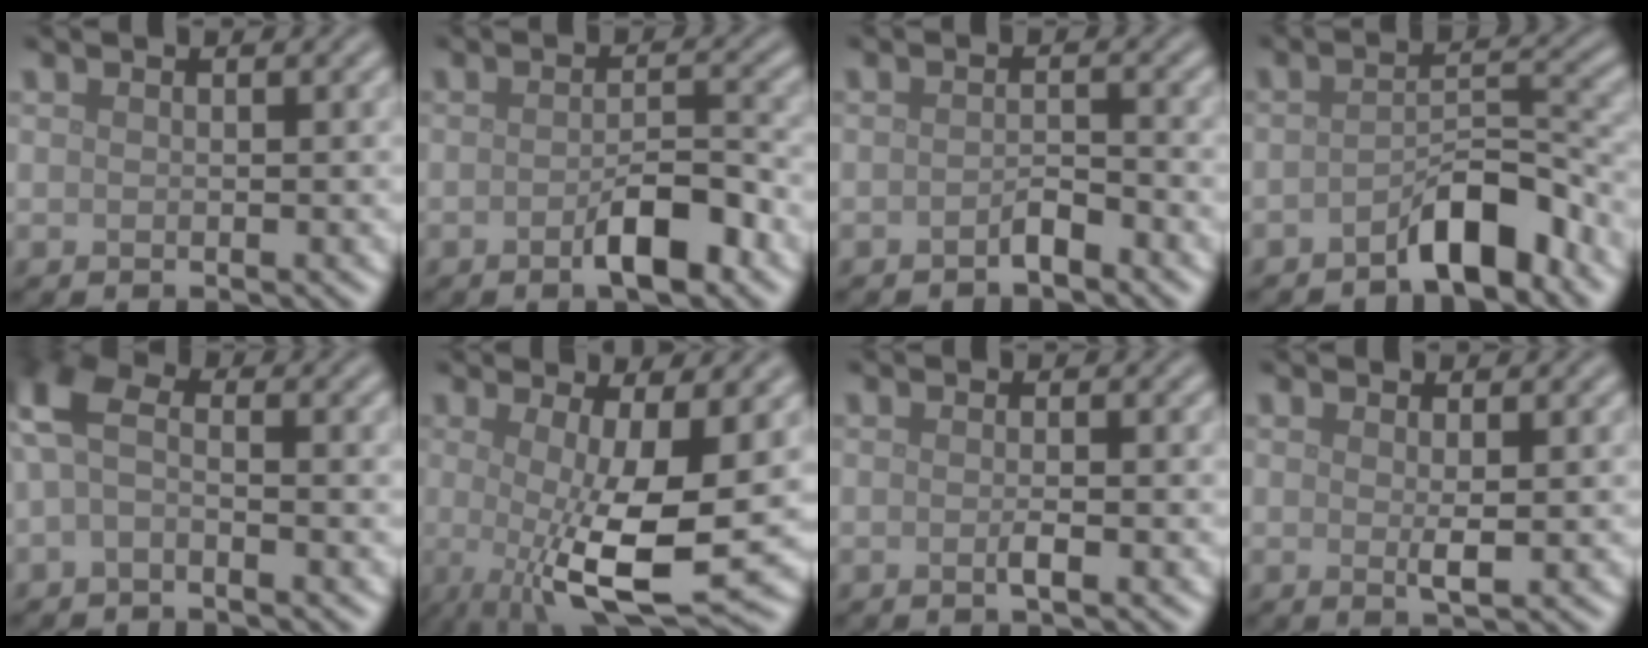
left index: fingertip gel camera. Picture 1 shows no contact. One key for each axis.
{"total": 3.9, "fx": -1.9, "fy": 1.1, "fz": 3.2, "tx": -0.052, "ty": 0.004, "tz": -0.033}
{"total": 1.4, "fx": -1.1, "fy": 0.4, "fz": 0.8, "tx": -0.014, "ty": 0.003, "tz": -0.021}
{"total": 4.5, "fx": -3.1, "fy": 1.3, "fz": 3.0, "tx": -0.041, "ty": 0.020, "tz": -0.055}
{"total": 3.9, "fx": -0.2, "fy": 2.0, "fz": 3.3, "tx": -0.076, "ty": 0.013, "tz": -0.017}
{"total": 9.7, "fx": -0.9, "fy": 2.7, "fz": 9.3, "tx": -0.159, "ty": -0.020, "tz": -0.012}
{"total": 1.0, "fx": -0.4, "fy": 0.1, "fz": 0.9, "tx": -0.015, "ty": -0.002, "tz": -0.010}
{"total": 1.2, "fx": 0.2, "fy": 0.1, "fz": 1.2, "tx": -0.022, "ty": -0.003, "tz": 0.003}